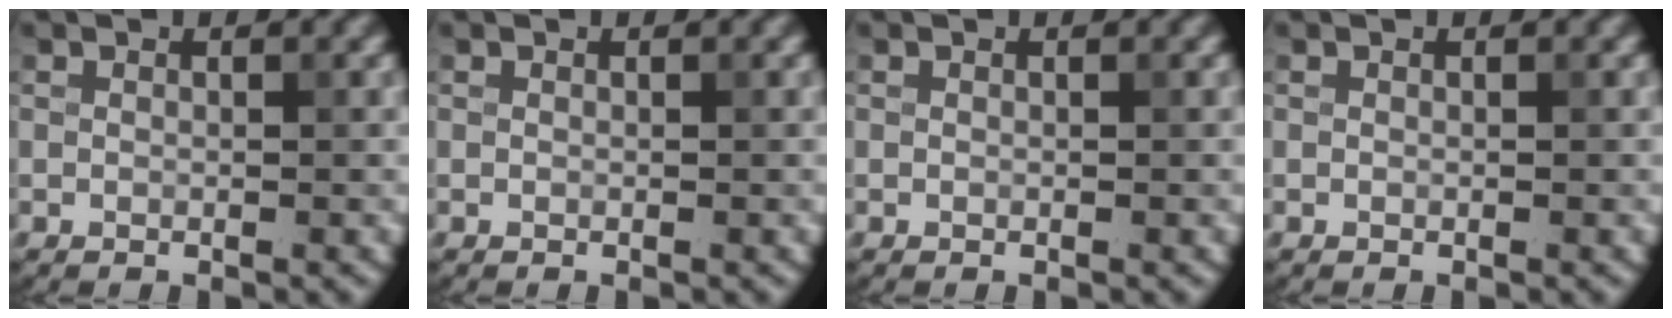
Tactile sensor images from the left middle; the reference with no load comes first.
{"total": 0.0}
{"total": 0.0}
{"total": 0.0}